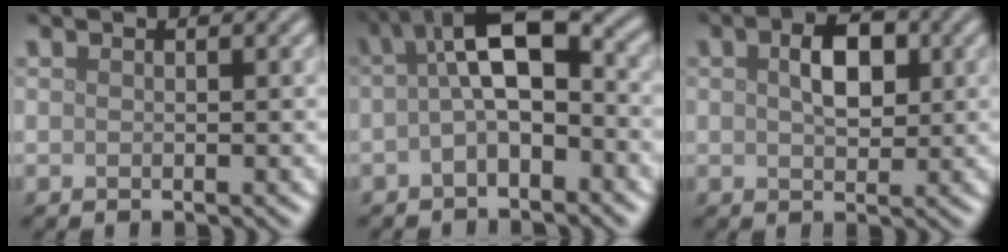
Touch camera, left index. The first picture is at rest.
{"total": 5.8, "force": [-0.1, 2.4, 5.3], "torque": [-0.091, 0.017, -0.015]}
{"total": 4.0, "force": [0.9, 2.3, 3.1], "torque": [-0.055, 0.006, 0.013]}